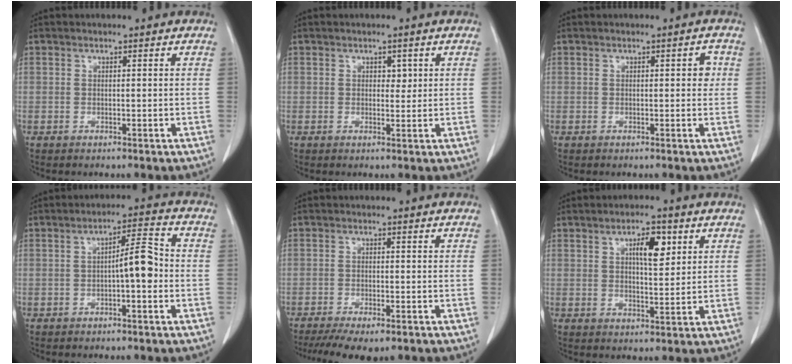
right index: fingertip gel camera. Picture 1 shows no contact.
{"total": 1.6, "force": [0.6, 1.1, 1.1], "torque": [-0.011, -0.002, 0.008]}
{"total": 1.7, "force": [0.2, 0.8, 1.5], "torque": [-0.012, 0.006, 0.002]}
{"total": 5.4, "force": [-0.8, 1.0, 5.3], "torque": [-0.080, 0.018, -0.013]}
{"total": 8.9, "force": [-6.7, 2.5, 5.2], "torque": [-0.077, -0.013, -0.100]}
{"total": 5.5, "force": [2.3, 1.8, 4.7], "torque": [-0.079, 0.003, 0.038]}